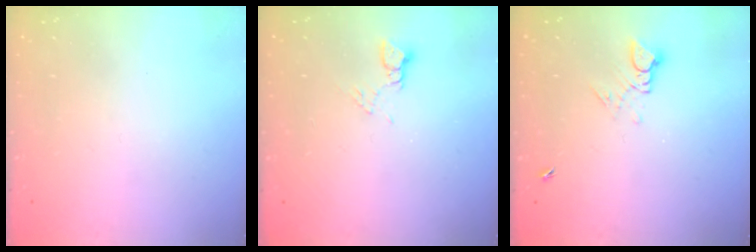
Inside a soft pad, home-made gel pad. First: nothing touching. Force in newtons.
{"total": 2.5, "press": 2.5, "slide": 0.3}
{"total": 3.4, "press": 3.4, "slide": 0.5}